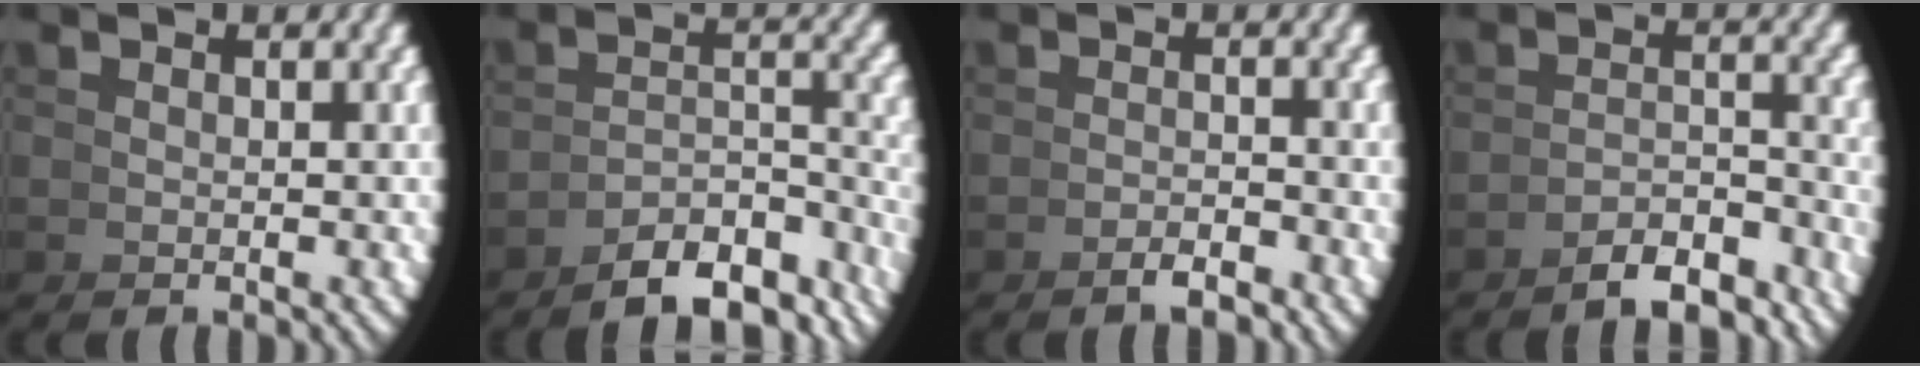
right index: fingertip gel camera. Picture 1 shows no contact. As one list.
[{"total": 9.1, "force": [-7.2, 2.6, 4.8], "torque": [-0.062, -0.022, -0.097]}, {"total": 2.0, "force": [-1.8, -0.7, 0.4], "torque": [0.015, 0.011, -0.037]}, {"total": 6.0, "force": [-5.3, 0.8, 2.6], "torque": [-0.021, -0.007, -0.083]}]